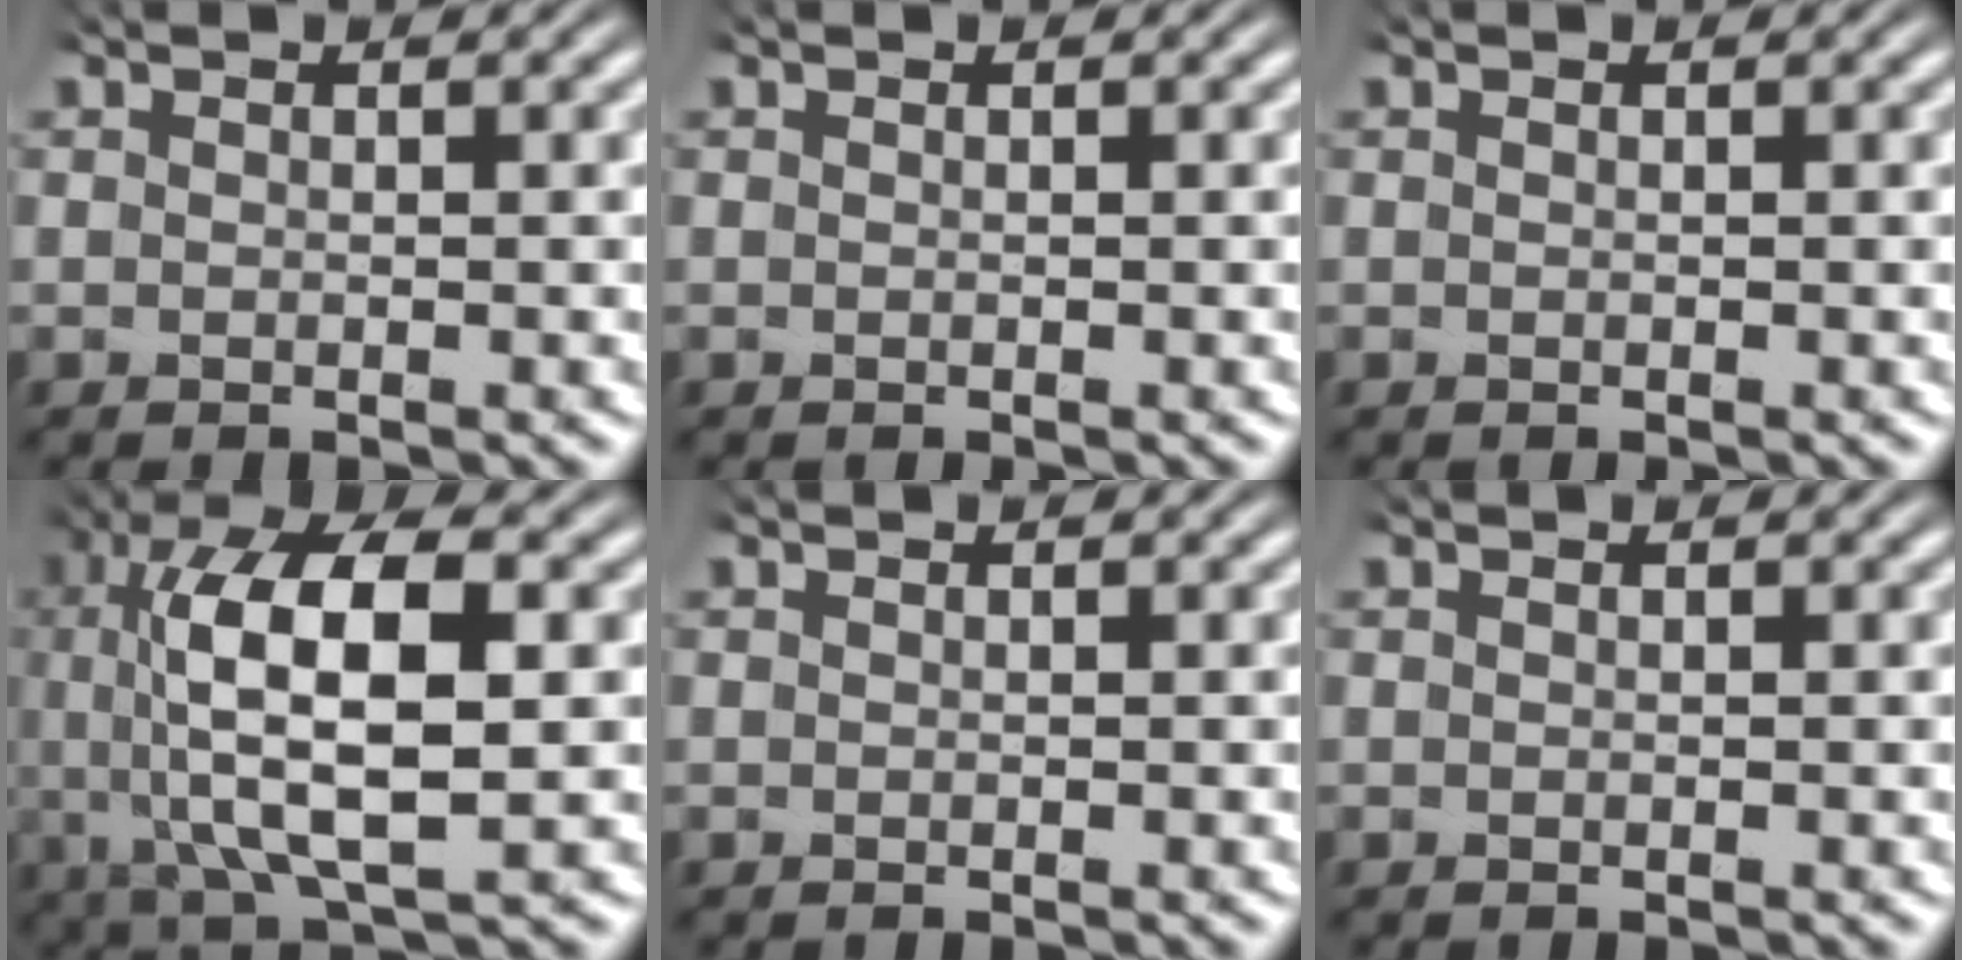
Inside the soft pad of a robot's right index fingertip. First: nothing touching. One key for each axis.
{"total": 0.0}
{"total": 0.0}
{"total": 10.7, "fx": 0.5, "fy": 5.1, "fz": 9.4, "tx": -0.182, "ty": -0.009, "tz": 0.013}
{"total": 0.0}
{"total": 0.0}